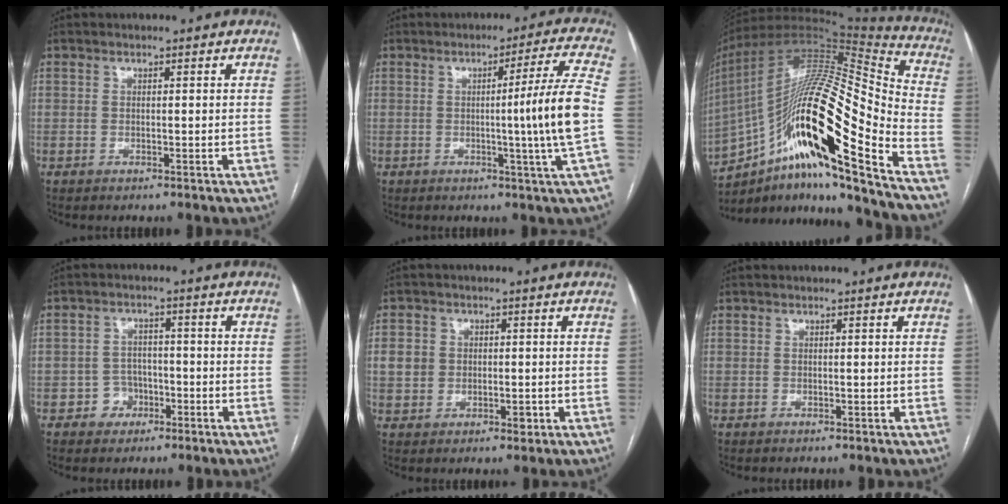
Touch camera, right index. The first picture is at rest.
{"total": 10.1, "force": [-0.9, -2.9, 9.7], "torque": [-0.134, -0.012, -0.010]}
{"total": 28.3, "force": [-14.7, 3.6, 24.0], "torque": [-0.411, -0.004, -0.255]}
{"total": 4.1, "force": [-1.8, 3.6, 0.5], "torque": [0.004, 0.014, -0.027]}
{"total": 5.3, "force": [-0.1, 4.7, 2.5], "torque": [-0.041, 0.010, 0.006]}
{"total": 0.0}